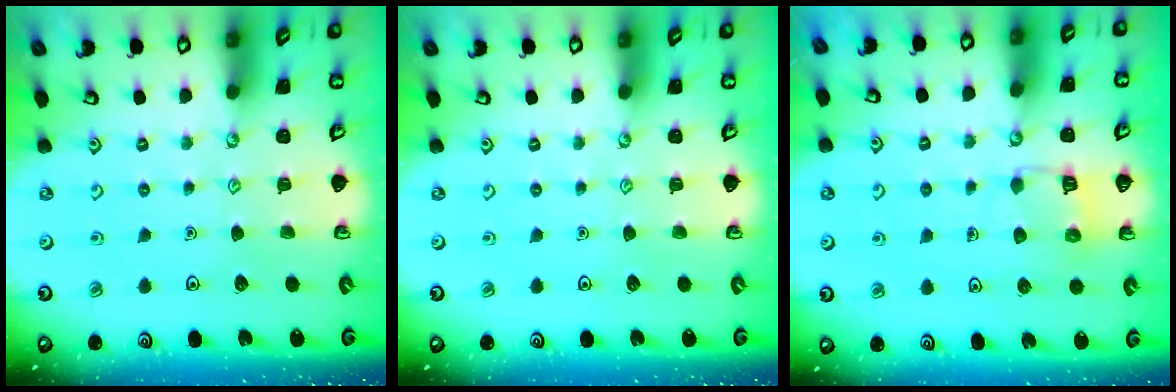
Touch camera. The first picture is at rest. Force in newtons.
{"total": 0.0}
{"total": 6.3, "press": 6.3, "slide": 0.5}